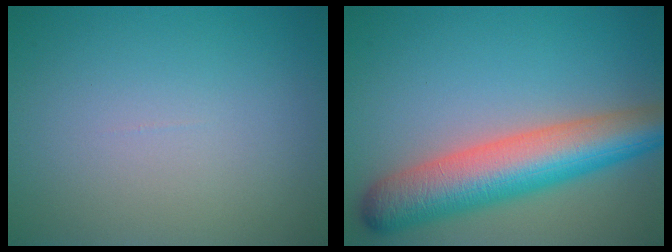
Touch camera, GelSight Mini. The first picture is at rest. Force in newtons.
{"total": 8.8, "press": 8.8, "slide": 0.5}